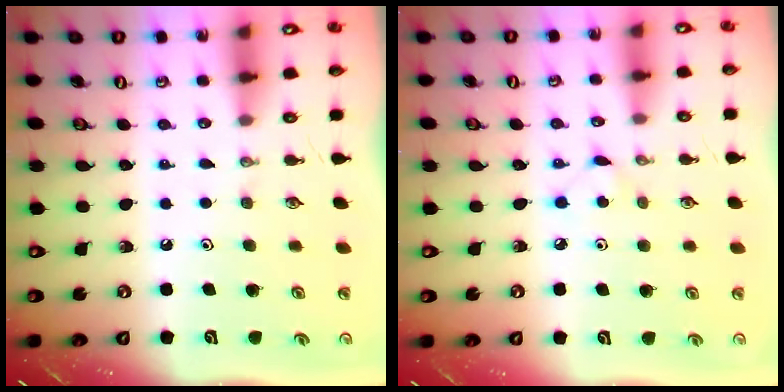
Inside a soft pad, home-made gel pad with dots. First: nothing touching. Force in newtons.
{"total": 2.8, "press": 2.8, "slide": 0.4}